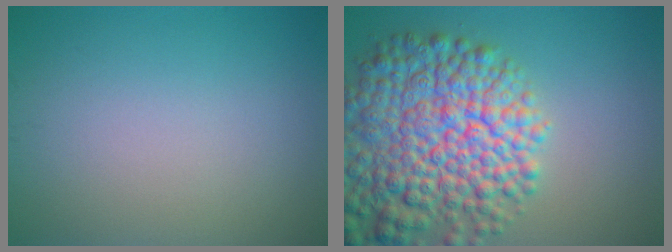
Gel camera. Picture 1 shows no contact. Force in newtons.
{"total": 11.6, "press": 11.6, "slide": 0.6}